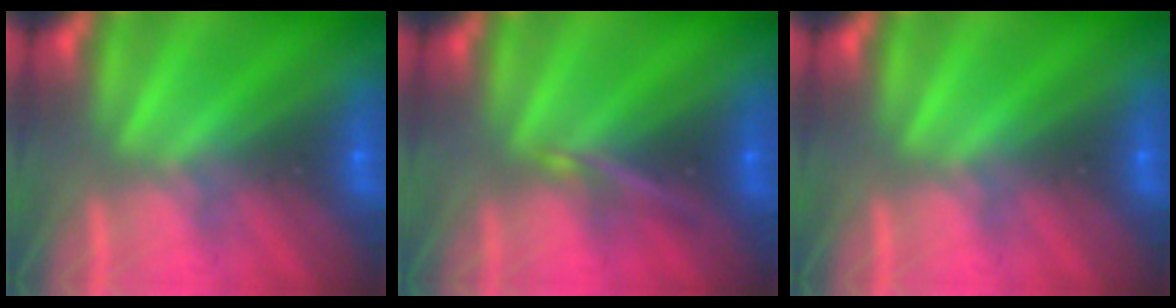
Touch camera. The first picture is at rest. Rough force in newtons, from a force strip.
{"total": 2.1}
{"total": 0.0}